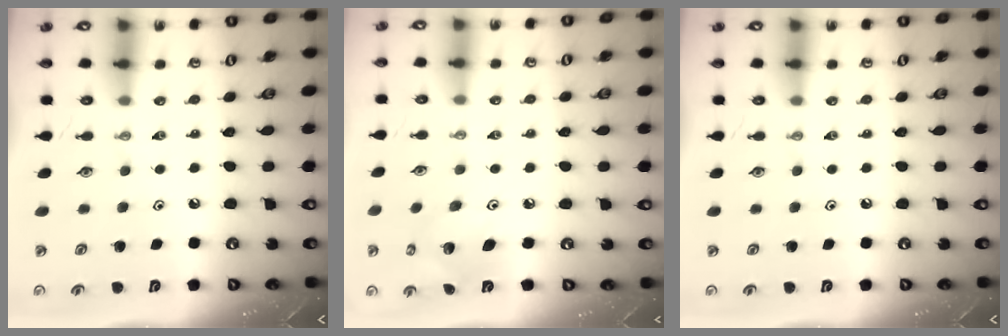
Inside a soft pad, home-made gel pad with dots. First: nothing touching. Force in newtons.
{"total": 6.6, "press": 6.6, "slide": 0.3}
{"total": 0.0}